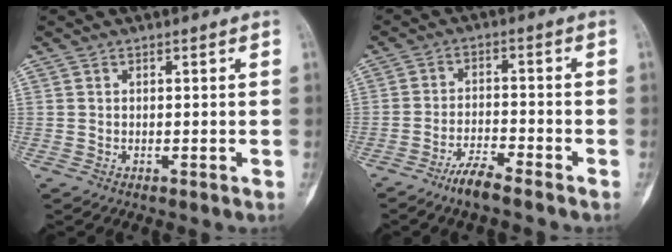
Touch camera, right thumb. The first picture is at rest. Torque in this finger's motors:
{"motor_torque": [0.81, -0.42, 0.63, -0.23, 0.22]}